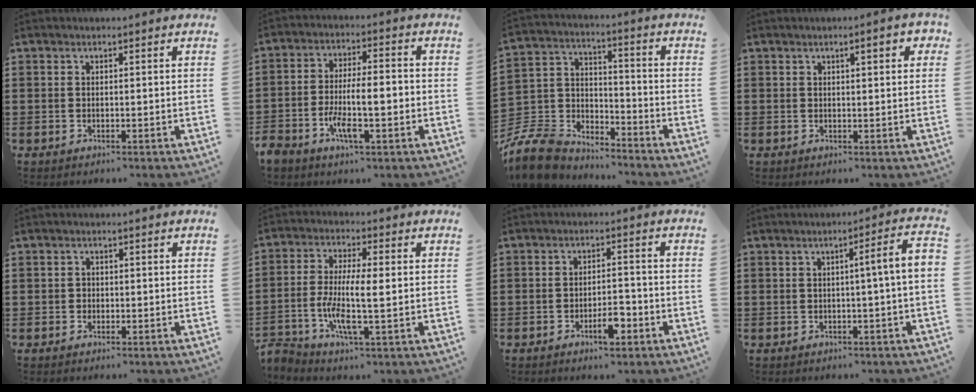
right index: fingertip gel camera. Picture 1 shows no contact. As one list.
[{"total": 7.6, "force": [-2.7, 2.8, 6.5], "torque": [-0.136, -0.003, -0.053]}, {"total": 9.7, "force": [-8.7, 3.6, 2.2], "torque": [-0.075, 0.019, -0.179]}, {"total": 2.5, "force": [0.9, 0.5, 2.2], "torque": [-0.037, 0.001, 0.011]}, {"total": 0.8, "force": [-0.2, 0.7, 0.2], "torque": [-0.006, 0.003, -0.006]}, {"total": 6.0, "force": [-1.5, 1.4, 5.6], "torque": [-0.120, -0.008, -0.035]}, {"total": 4.5, "force": [-2.3, 1.5, 3.5], "torque": [-0.061, 0.005, -0.043]}, {"total": 4.8, "force": [-0.2, -0.2, 4.8], "torque": [-0.078, -0.008, -0.008]}]